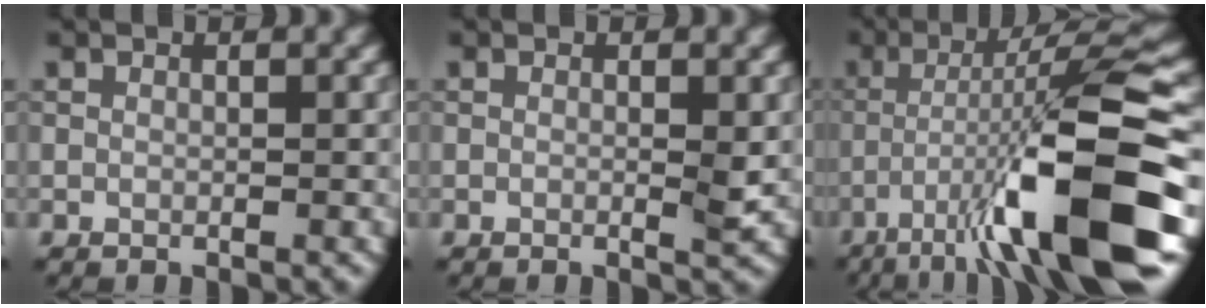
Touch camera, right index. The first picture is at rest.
{"total": 1.4, "force": [-0.1, 0.1, 1.4], "torque": [-0.024, -0.002, -0.004]}
{"total": 13.5, "force": [-5.7, 2.1, 12.1], "torque": [-0.197, 0.007, -0.088]}